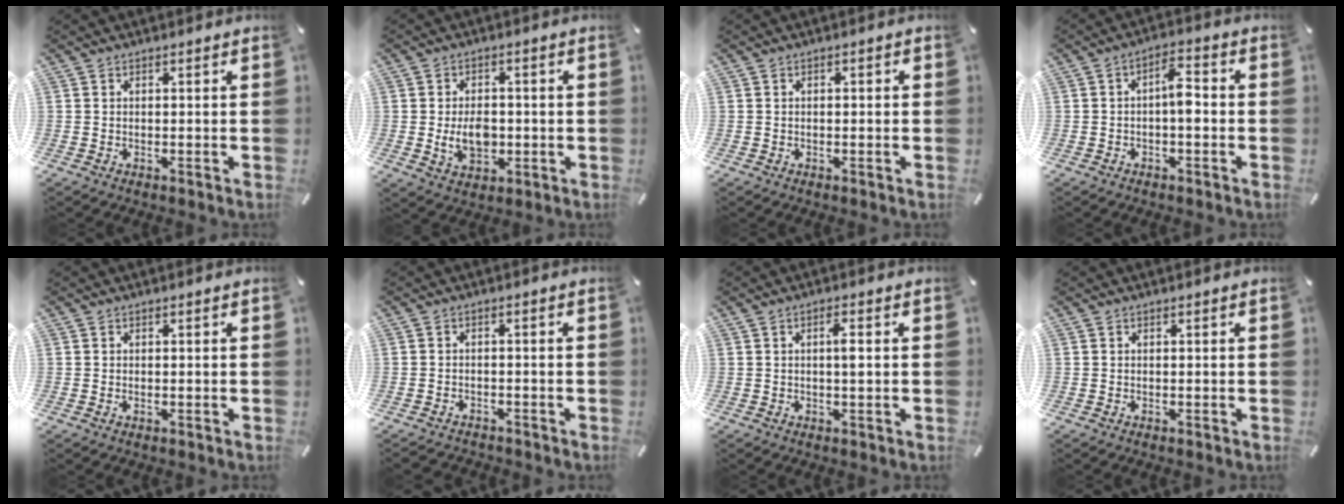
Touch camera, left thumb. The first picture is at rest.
{"total": 7.7, "force": [-0.8, 5.4, 5.4], "torque": [-0.090, -0.006, -0.016]}
{"total": 1.0, "force": [-0.3, 0.4, 0.8], "torque": [-0.014, 0.001, -0.007]}
{"total": 5.8, "force": [-0.9, 2.6, 5.1], "torque": [-0.082, 0.017, -0.018]}
{"total": 0.0}
{"total": 2.0, "force": [-1.7, 0.9, 0.4], "torque": [-0.015, 0.006, -0.039]}
{"total": 3.0, "force": [0.3, 0.7, 3.0], "torque": [-0.058, 0.002, 0.002]}
{"total": 0.0}